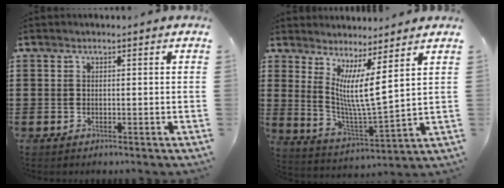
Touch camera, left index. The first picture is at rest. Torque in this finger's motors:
{"motor_torque": [2.08, -0.06, 0.67, 0.10]}